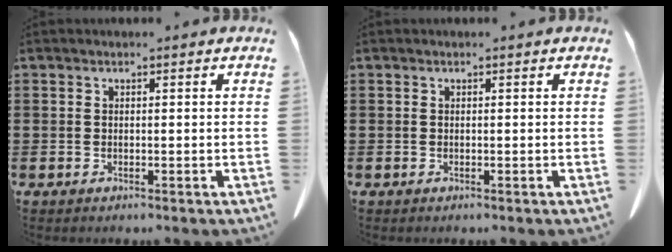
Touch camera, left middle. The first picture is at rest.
{"total": 0.0}